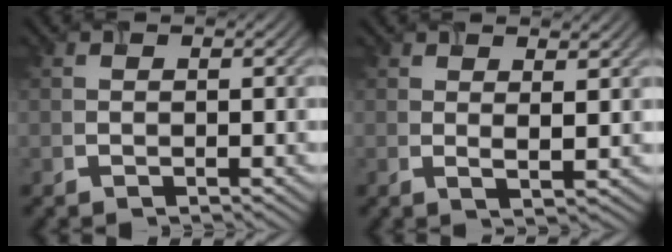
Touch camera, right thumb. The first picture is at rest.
{"total": 2.1, "force": [1.3, 0.2, 1.6], "torque": [-0.032, -0.004, 0.024]}